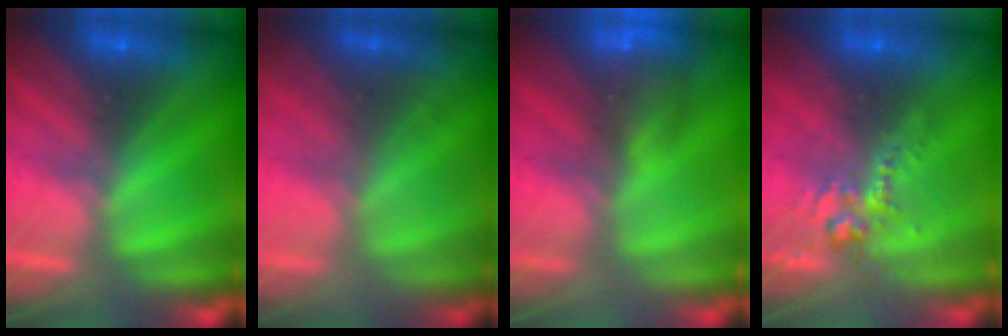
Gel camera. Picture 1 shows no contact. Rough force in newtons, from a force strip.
{"total": 1.7}
{"total": 8.6}
{"total": 2.6}